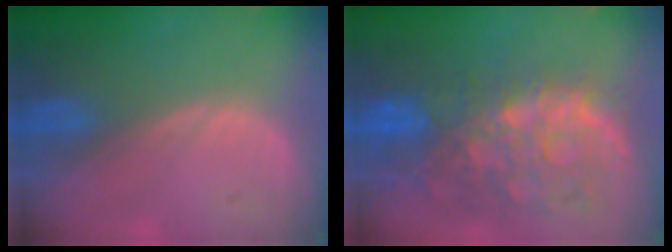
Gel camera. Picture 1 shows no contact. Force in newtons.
{"total": 11.0, "press": 9.5, "slide": 5.6}